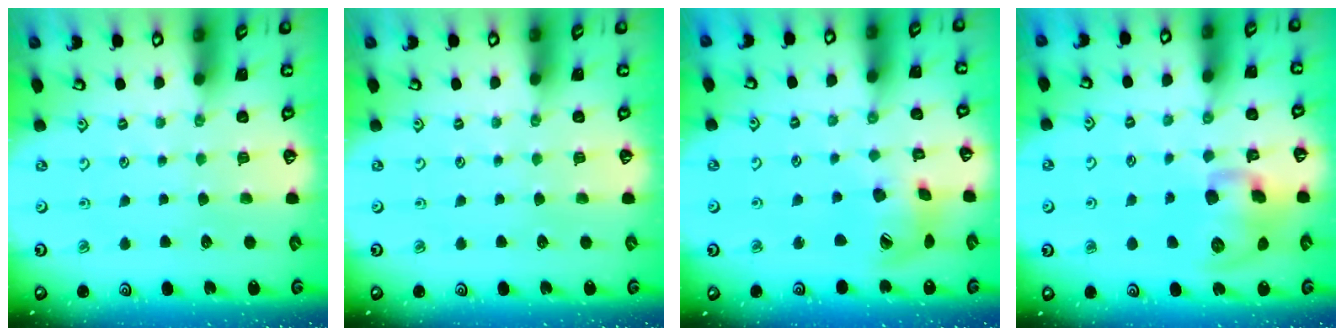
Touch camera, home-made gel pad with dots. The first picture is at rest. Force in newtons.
{"total": 0.0}
{"total": 13.4, "press": 13.3, "slide": 1.8}
{"total": 13.6, "press": 13.4, "slide": 2.4}